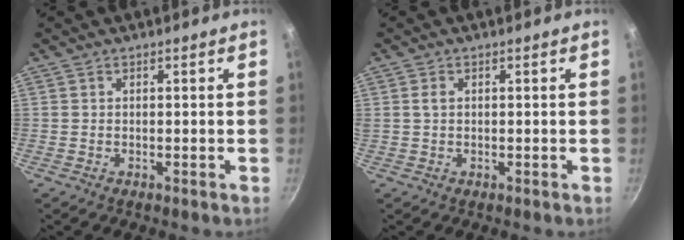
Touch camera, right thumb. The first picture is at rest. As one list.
[{"total": 1.5, "force": [0.4, 0.9, 1.1], "torque": [-0.021, 0.003, 0.007]}]